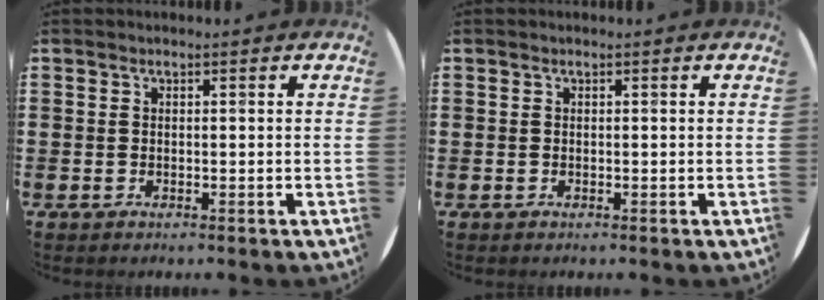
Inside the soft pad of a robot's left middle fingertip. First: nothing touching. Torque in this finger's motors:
{"motor_torque": [0.00, 0.00, 0.00, -0.01]}